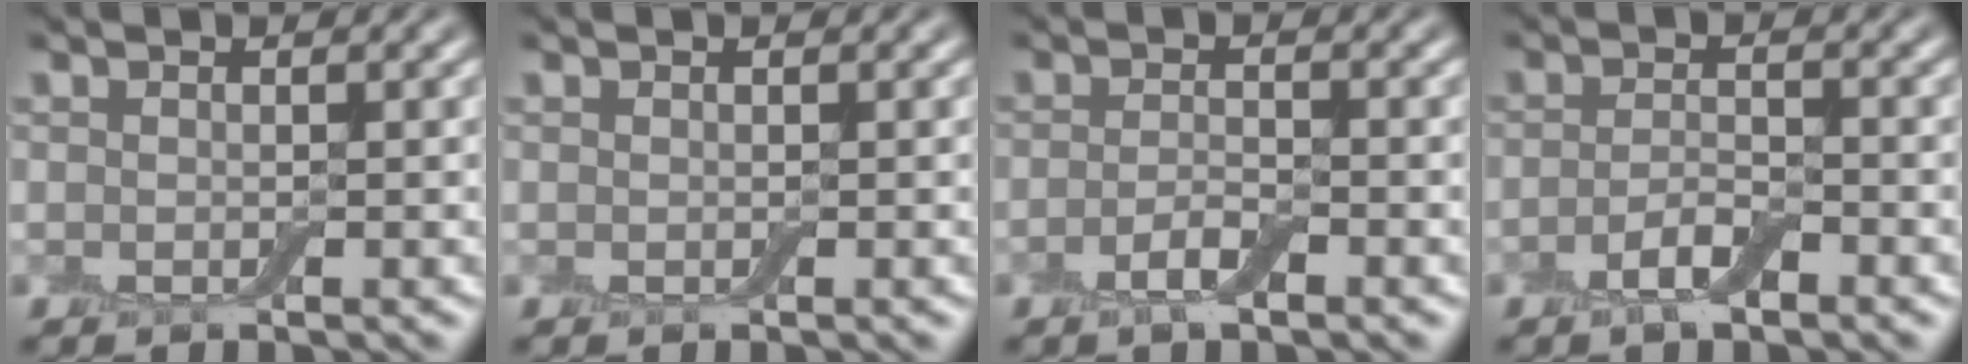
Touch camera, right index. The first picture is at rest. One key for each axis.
{"total": 0.0}
{"total": 1.9, "fx": -1.0, "fy": 0.6, "fz": 1.5, "tx": -0.032, "ty": 0.001, "tz": -0.023}
{"total": 2.3, "fx": -1.3, "fy": 0.8, "fz": 1.7, "tx": -0.037, "ty": 0.002, "tz": -0.028}